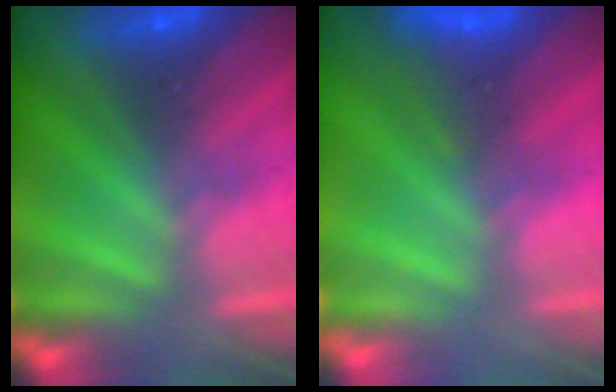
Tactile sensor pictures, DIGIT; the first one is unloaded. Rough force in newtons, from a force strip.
{"total": 3.9}